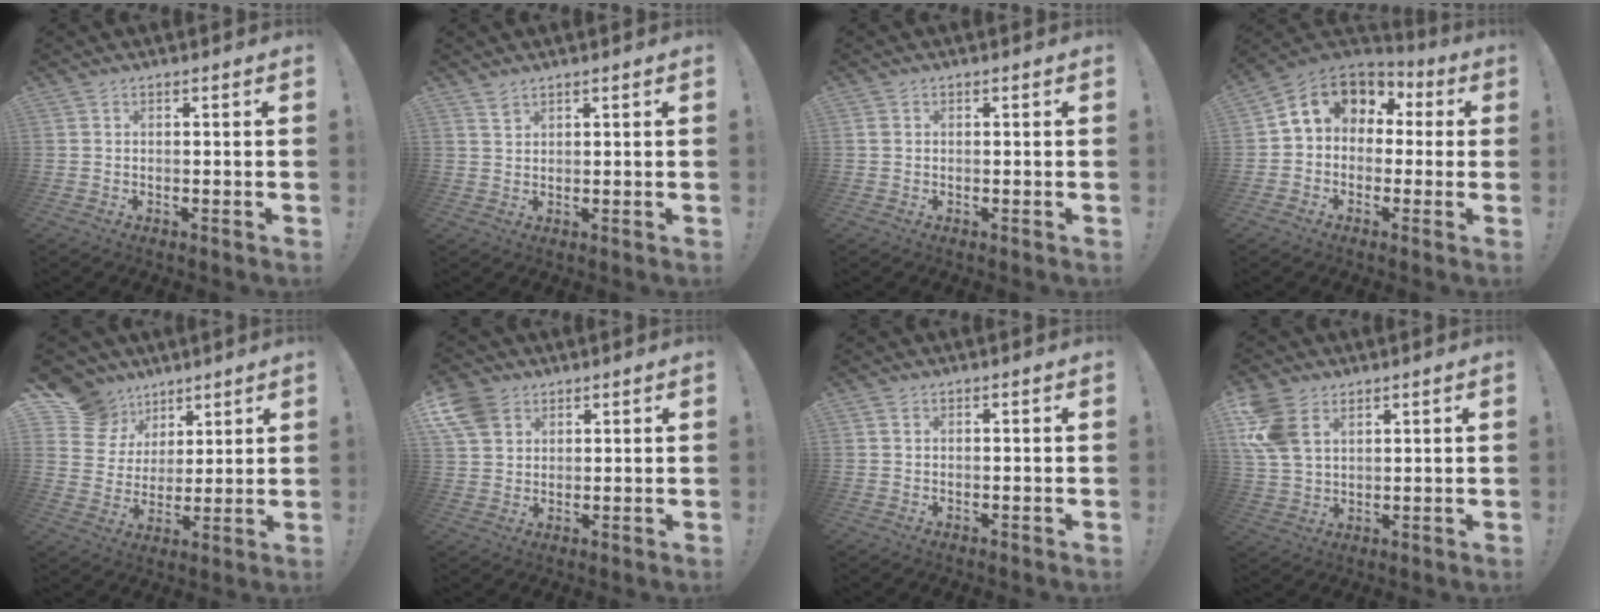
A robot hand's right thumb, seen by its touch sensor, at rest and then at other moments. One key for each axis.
{"total": 2.1, "fx": 1.6, "fy": 1.1, "fz": 0.7, "tx": 0.000, "ty": -0.011, "tz": 0.028}
{"total": 1.0, "fx": 0.3, "fy": 0.8, "fz": 0.5, "tx": -0.001, "ty": 0.000, "tz": 0.004}
{"total": 9.4, "fx": 2.2, "fy": 7.8, "fz": 4.8, "tx": -0.074, "ty": -0.002, "tz": 0.045}
{"total": 13.5, "fx": 7.8, "fy": 10.4, "fz": 3.7, "tx": -0.057, "ty": -0.050, "tz": 0.158}
{"total": 8.4, "fx": 4.6, "fy": 6.2, "fz": 3.4, "tx": -0.069, "ty": -0.020, "tz": 0.093}
{"total": 0.8, "fx": 0.4, "fy": 0.6, "fz": 0.2, "tx": -0.006, "ty": 0.003, "tz": 0.007}
{"total": 11.7, "fx": 5.5, "fy": 8.0, "fz": 6.6, "tx": -0.134, "ty": -0.017, "tz": 0.108}